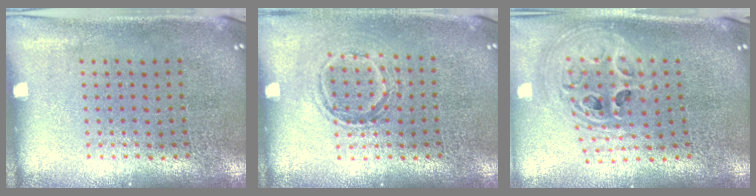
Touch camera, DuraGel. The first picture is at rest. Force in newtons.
{"total": 1.2, "press": 1.0, "slide": 0.6}
{"total": 2.5, "press": 1.9, "slide": 1.6}